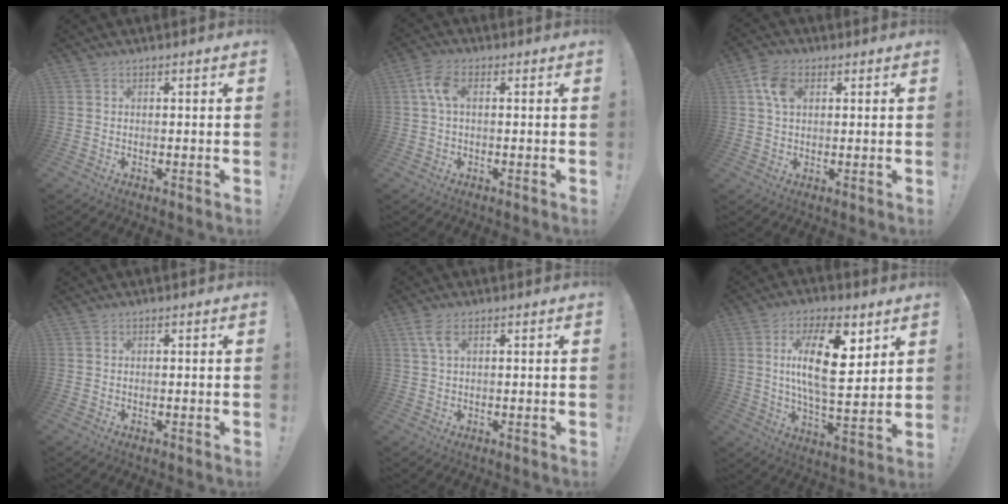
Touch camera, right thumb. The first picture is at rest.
{"total": 6.1, "force": [0.9, 3.5, 4.9], "torque": [-0.098, 0.007, 0.015]}
{"total": 7.3, "force": [2.2, 4.9, 5.0], "torque": [-0.097, 0.001, 0.041]}
{"total": 0.0}
{"total": 4.5, "force": [1.8, 2.0, 3.5], "torque": [-0.064, 0.001, 0.033]}
{"total": 17.4, "force": [5.5, 5.9, 15.4], "torque": [-0.285, -0.016, 0.078]}